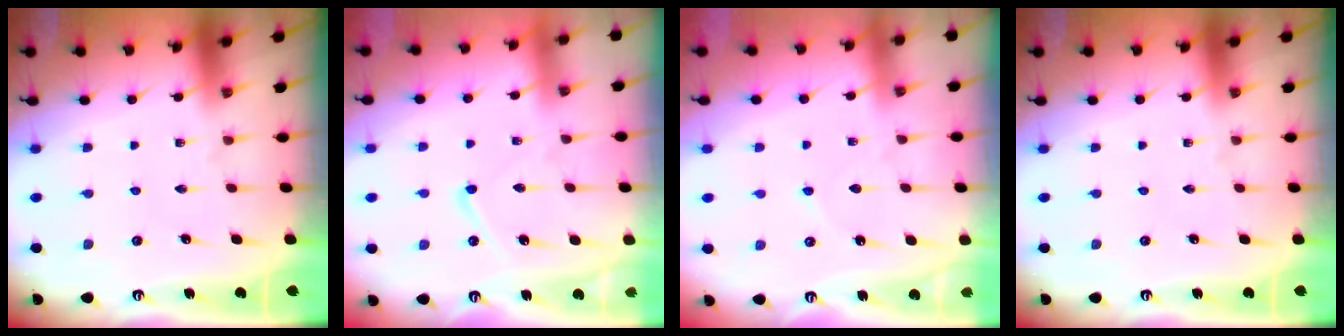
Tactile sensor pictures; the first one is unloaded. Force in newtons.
{"total": 7.6, "press": 7.5, "slide": 0.8}
{"total": 3.5, "press": 3.5, "slide": 0.4}
{"total": 0.0}